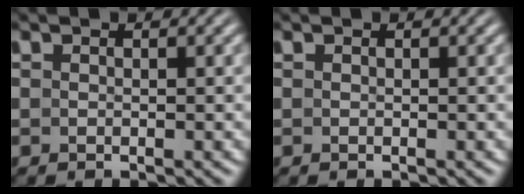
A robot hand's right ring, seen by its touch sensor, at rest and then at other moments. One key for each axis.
{"total": 0.0}